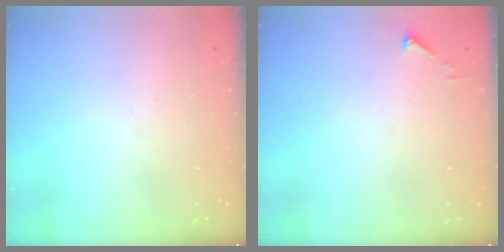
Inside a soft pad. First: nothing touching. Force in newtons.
{"total": 2.7, "press": 2.7, "slide": 0.3}